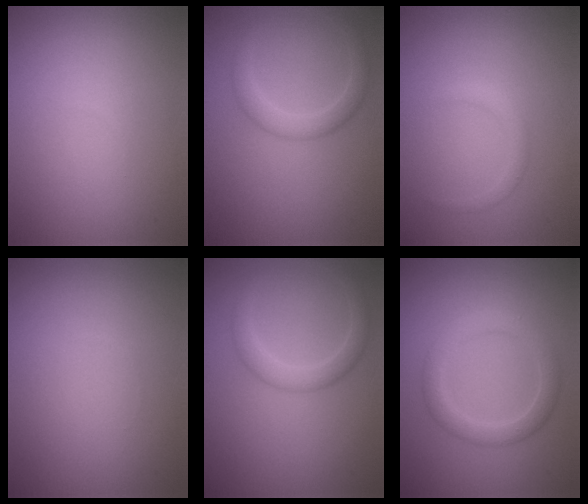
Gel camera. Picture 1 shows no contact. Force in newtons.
{"total": 2.2, "press": 2.2, "slide": 0.0}
{"total": 1.0, "press": 1.0, "slide": 0.0}
{"total": 0.0}
{"total": 2.2, "press": 2.2, "slide": 0.0}
{"total": 2.7, "press": 2.7, "slide": 0.1}